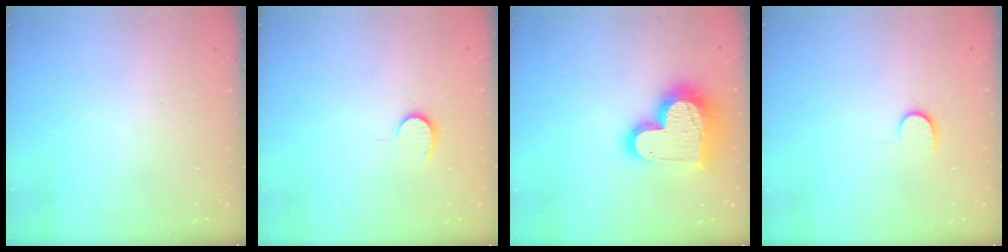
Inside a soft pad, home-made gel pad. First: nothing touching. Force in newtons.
{"total": 6.3, "press": 6.3, "slide": 0.5}
{"total": 19.8, "press": 19.8, "slide": 1.7}
{"total": 7.0, "press": 7.0, "slide": 0.8}